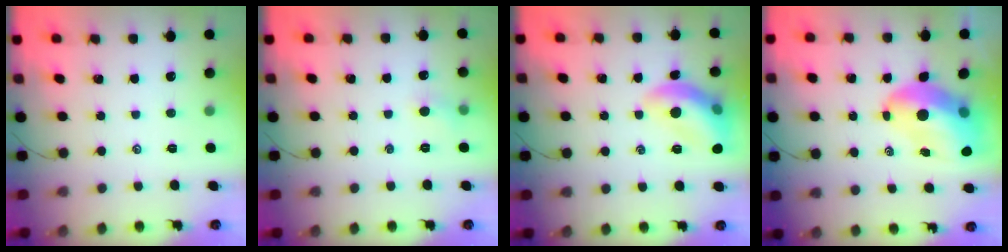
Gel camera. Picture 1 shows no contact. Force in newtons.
{"total": 3.6, "press": 3.4, "slide": 1.2}
{"total": 14.0, "press": 14.0, "slide": 1.2}
{"total": 11.0, "press": 10.5, "slide": 3.3}